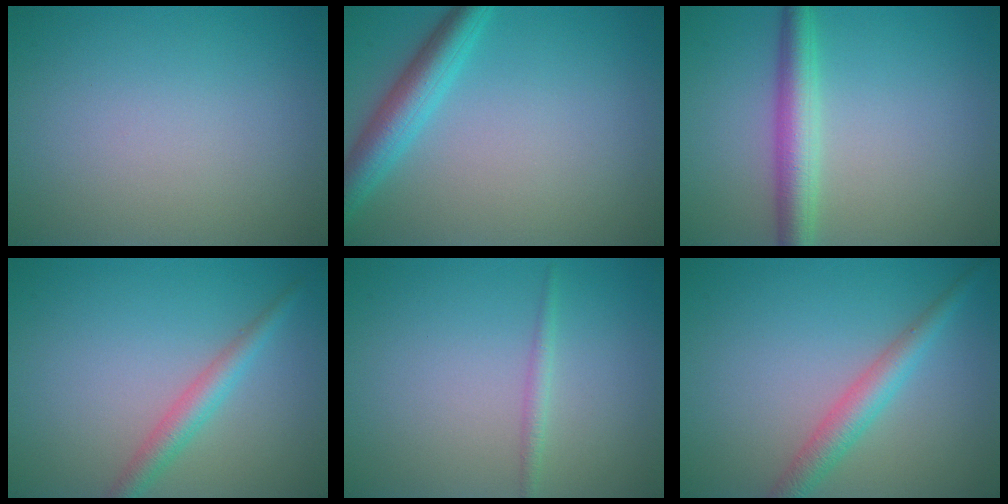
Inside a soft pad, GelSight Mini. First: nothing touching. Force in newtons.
{"total": 4.1, "press": 4.1, "slide": 0.2}
{"total": 3.9, "press": 3.9, "slide": 0.1}
{"total": 2.6, "press": 2.6, "slide": 0.0}
{"total": 1.1, "press": 1.1, "slide": 0.1}
{"total": 3.1, "press": 3.1, "slide": 0.1}